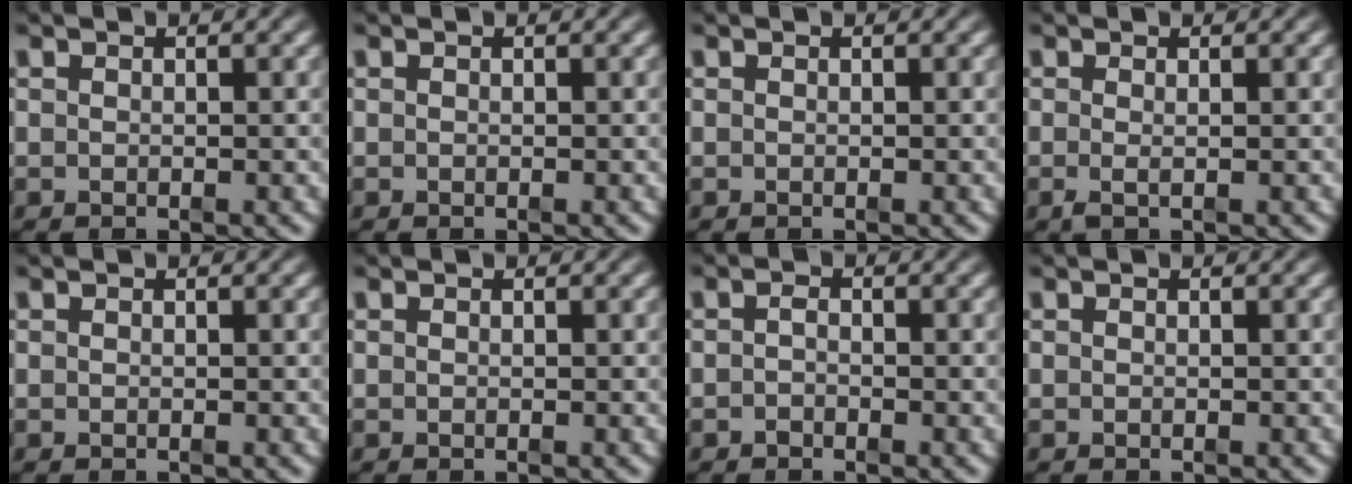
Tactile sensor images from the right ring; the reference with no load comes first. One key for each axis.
{"total": 0.0}
{"total": 0.0}
{"total": 0.9, "fx": -0.5, "fy": -0.2, "fz": 0.7, "tx": -0.020, "ty": -0.011, "tz": -0.004}
{"total": 0.0}
{"total": 0.0}
{"total": 0.8, "fx": -0.7, "fy": 0.2, "fz": 0.4, "tx": -0.004, "ty": -0.005, "tz": -0.011}
{"total": 0.0}